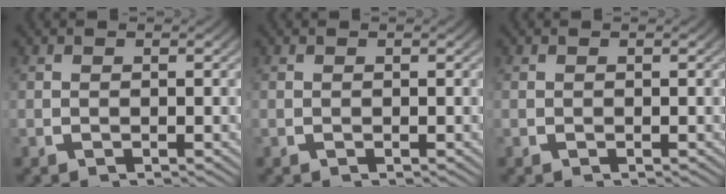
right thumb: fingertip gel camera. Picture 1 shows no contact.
{"total": 0.0}
{"total": 0.0}